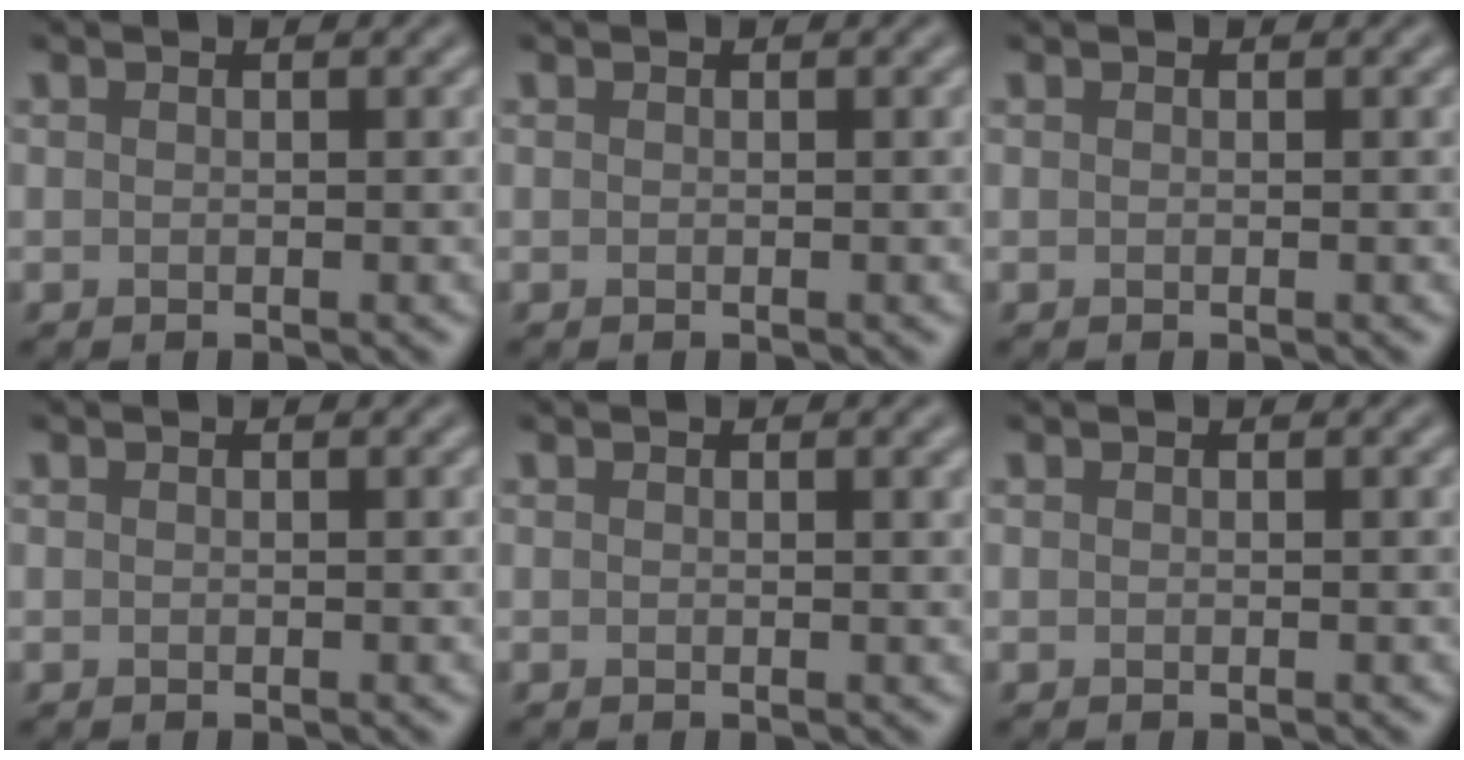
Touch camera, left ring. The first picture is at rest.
{"total": 0.0}
{"total": 0.0}
{"total": 0.0}
{"total": 0.6, "force": [0.4, 0.1, 0.5], "torque": [-0.001, 0.002, 0.004]}
{"total": 0.0}